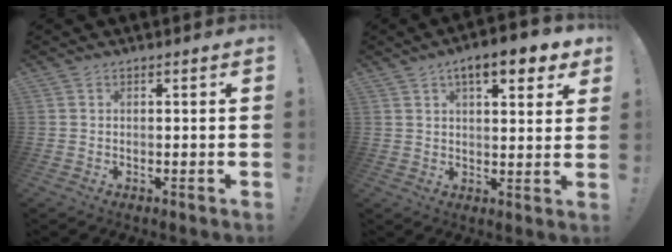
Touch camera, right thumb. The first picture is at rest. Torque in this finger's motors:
{"motor_torque": [-0.03, 2.20, 0.21, 0.35, 0.25]}